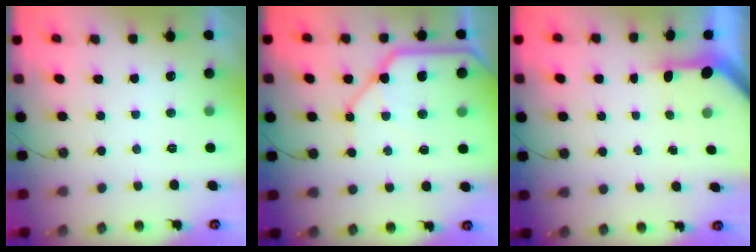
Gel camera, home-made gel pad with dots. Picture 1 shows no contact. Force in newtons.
{"total": 13.2, "press": 13.0, "slide": 1.8}
{"total": 3.5, "press": 3.4, "slide": 0.3}